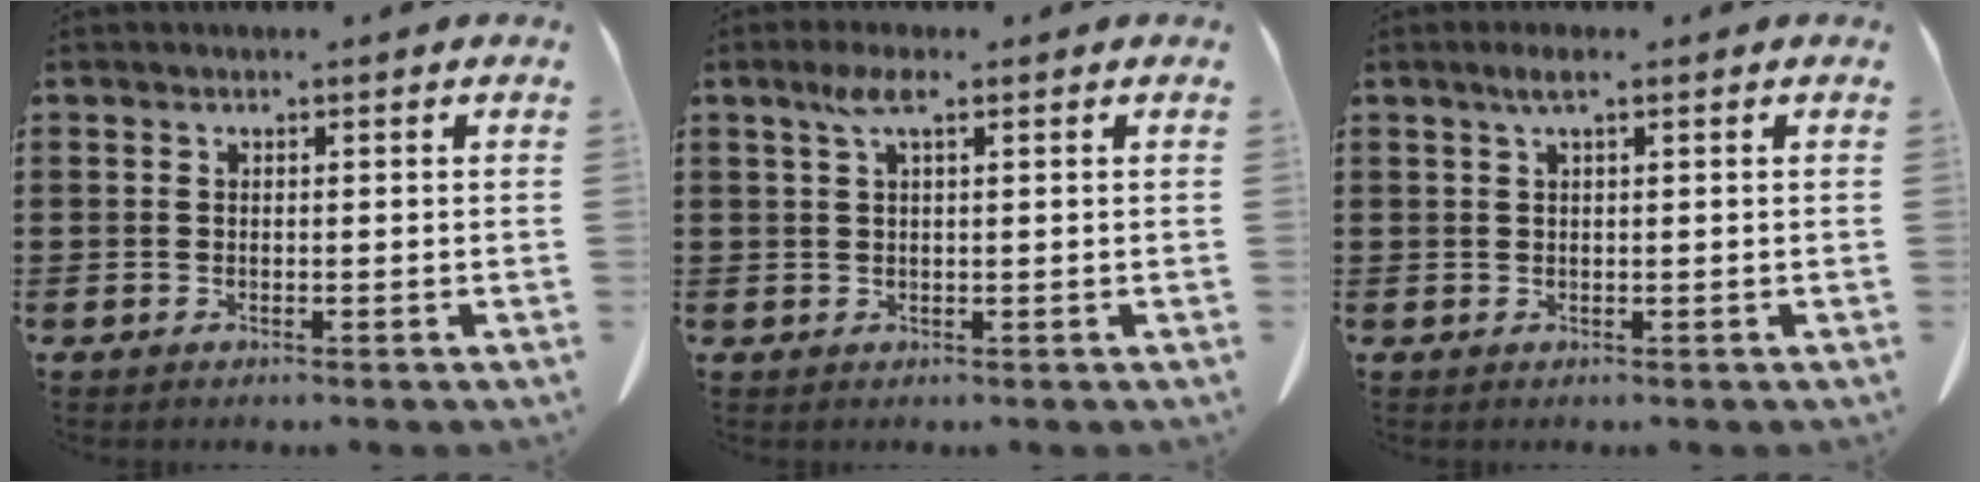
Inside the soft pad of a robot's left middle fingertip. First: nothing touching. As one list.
[{"total": 3.4, "force": [1.5, 0.8, 2.9], "torque": [-0.063, 0.009, 0.025]}, {"total": 1.9, "force": [0.9, 0.2, 1.7], "torque": [-0.035, 0.001, 0.015]}]